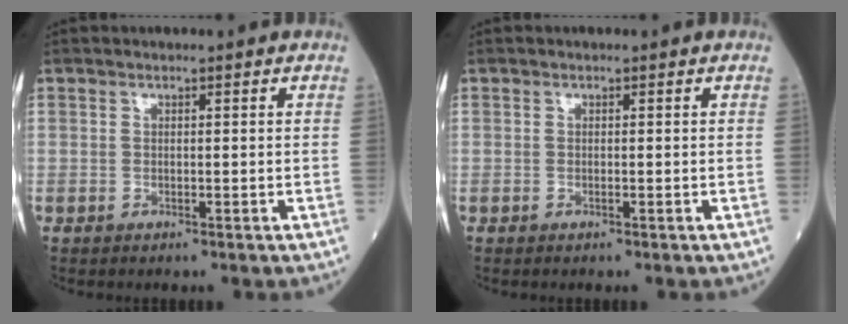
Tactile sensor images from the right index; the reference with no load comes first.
{"total": 0.0}